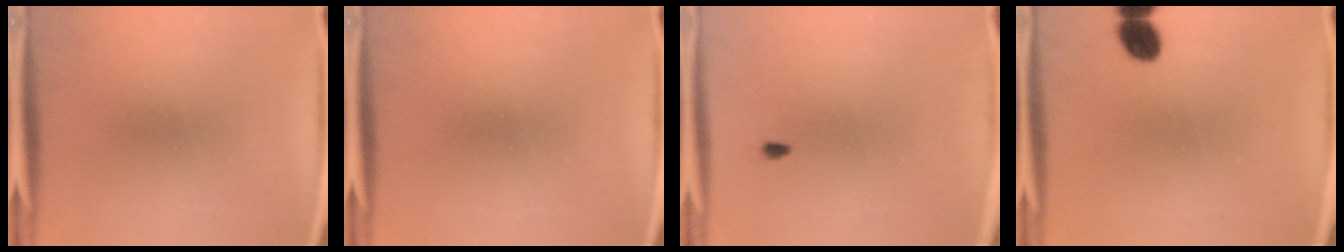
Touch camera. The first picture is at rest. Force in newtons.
{"total": 0.0}
{"total": 0.6}
{"total": 5.7}